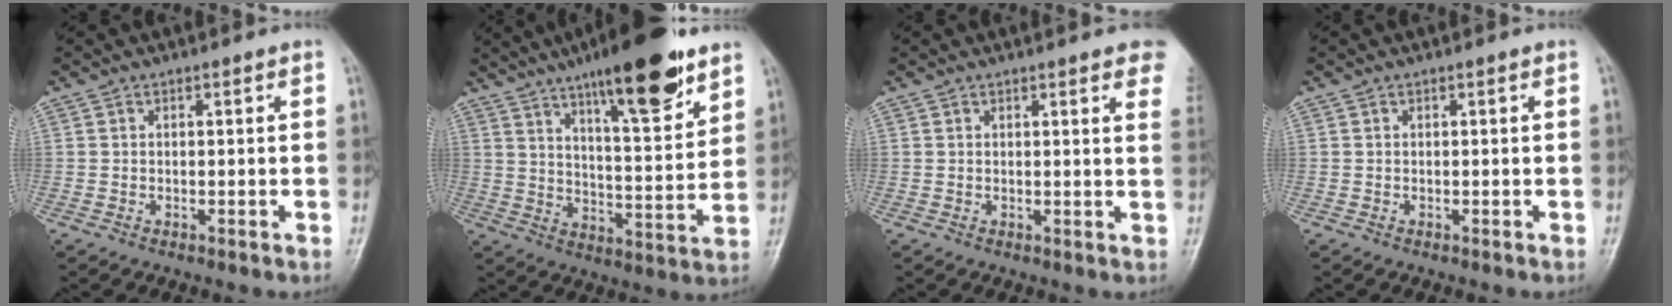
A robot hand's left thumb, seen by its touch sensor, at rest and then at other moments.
{"total": 18.7, "force": [12.0, 4.7, 13.5], "torque": [-0.177, -0.059, 0.188]}
{"total": 7.6, "force": [5.4, 1.7, 5.1], "torque": [-0.041, -0.012, 0.049]}
{"total": 0.0}